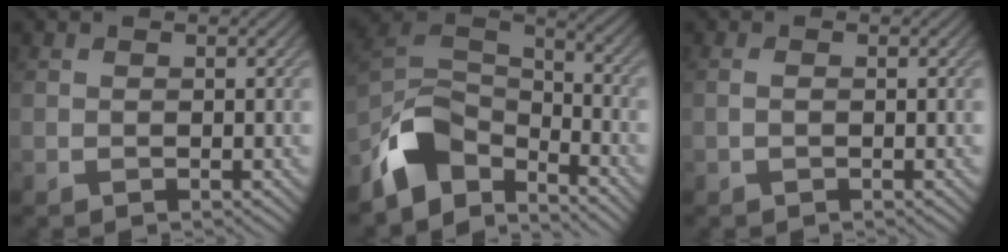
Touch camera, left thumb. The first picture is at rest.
{"total": 10.2, "force": [-7.2, 5.0, 5.2], "torque": [-0.109, -0.004, -0.152]}
{"total": 0.5, "force": [-0.2, 0.0, 0.5], "torque": [-0.015, 0.003, -0.007]}